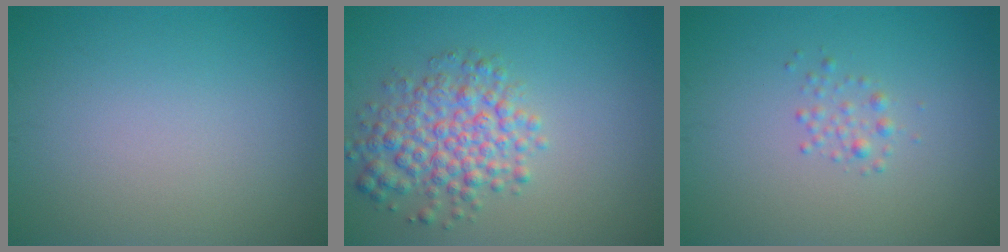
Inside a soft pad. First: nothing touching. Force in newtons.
{"total": 4.9, "press": 4.9, "slide": 0.1}
{"total": 1.1, "press": 1.1, "slide": 0.0}